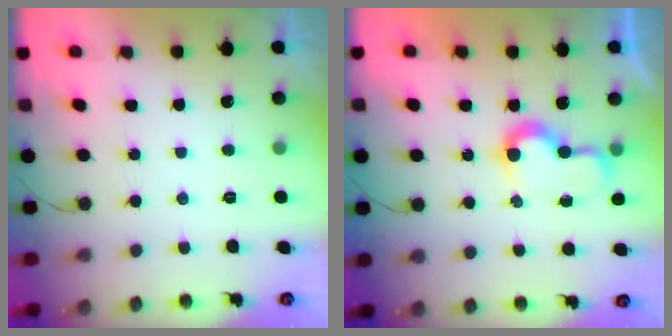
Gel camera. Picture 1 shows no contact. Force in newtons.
{"total": 7.9, "press": 7.9, "slide": 0.3}